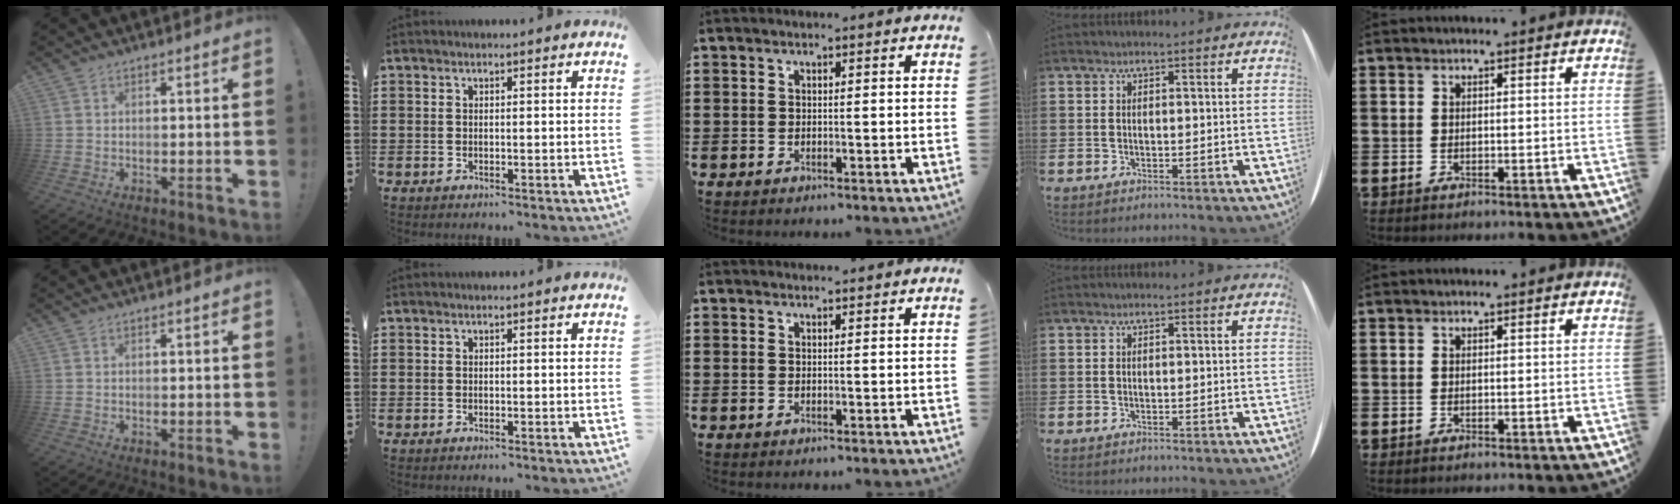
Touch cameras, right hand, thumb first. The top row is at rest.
{"middle": {"total": 0.6, "force": [0.6, 0.2, 0.0], "torque": [0.006, -0.003, 0.010]}}